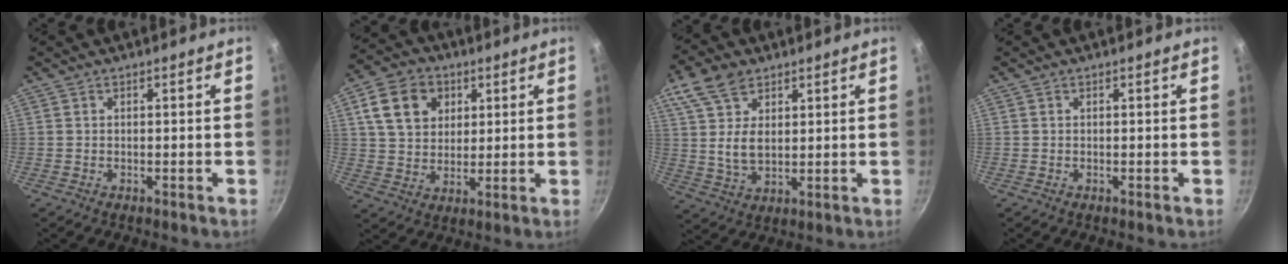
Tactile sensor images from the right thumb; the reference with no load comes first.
{"total": 11.8, "force": [4.1, 9.1, 6.2], "torque": [-0.088, 0.000, 0.069]}
{"total": 11.2, "force": [4.9, 7.2, 7.1], "torque": [-0.115, -0.019, 0.093]}
{"total": 0.0}